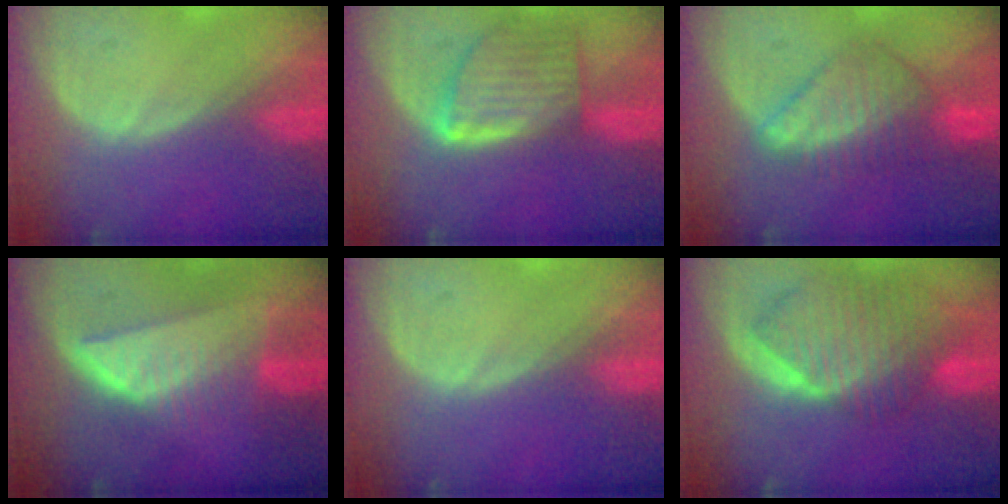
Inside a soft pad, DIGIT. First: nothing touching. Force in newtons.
{"total": 8.1, "press": 7.2, "slide": 3.6}
{"total": 7.2, "press": 6.9, "slide": 1.9}
{"total": 8.2, "press": 7.3, "slide": 3.9}
{"total": 0.0}
{"total": 10.5, "press": 9.1, "slide": 5.2}